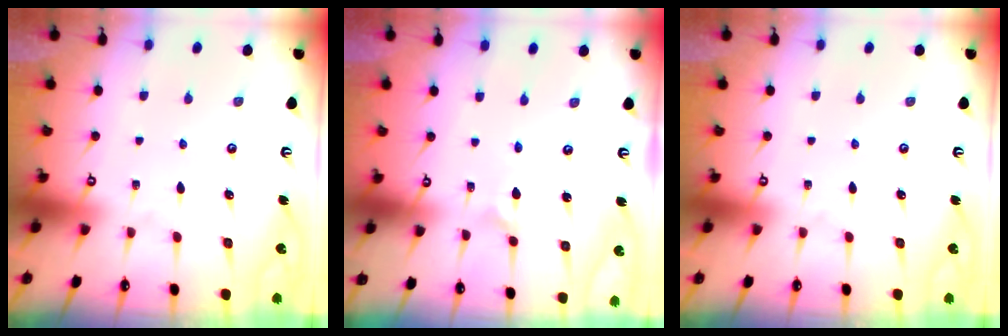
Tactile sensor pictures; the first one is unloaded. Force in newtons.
{"total": 1.6, "press": 1.6, "slide": 0.1}
{"total": 0.0}